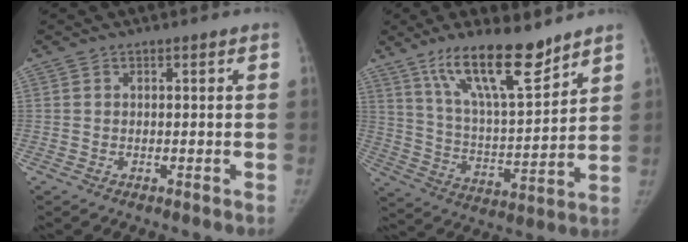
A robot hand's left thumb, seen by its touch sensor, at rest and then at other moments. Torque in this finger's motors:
{"motor_torque": [0.91, -0.26, 1.38, -1.36, 0.20]}